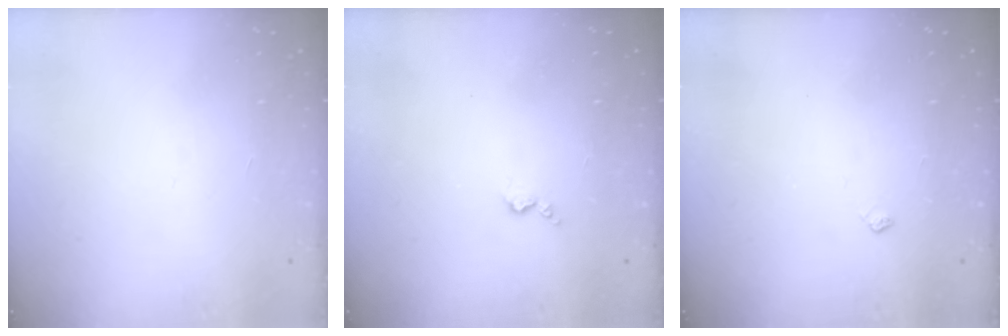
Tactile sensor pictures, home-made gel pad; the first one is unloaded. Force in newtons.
{"total": 2.4, "press": 2.4, "slide": 0.5}
{"total": 3.6, "press": 3.5, "slide": 0.6}